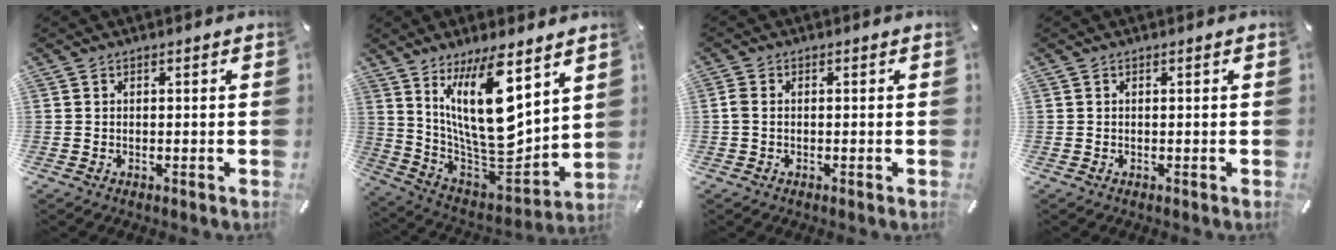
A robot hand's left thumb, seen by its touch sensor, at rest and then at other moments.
{"total": 21.7, "force": [9.1, 8.2, 17.9], "torque": [-0.357, -0.078, 0.150]}
{"total": 1.7, "force": [-0.2, 0.8, 1.5], "torque": [-0.027, 0.002, -0.005]}
{"total": 0.0}